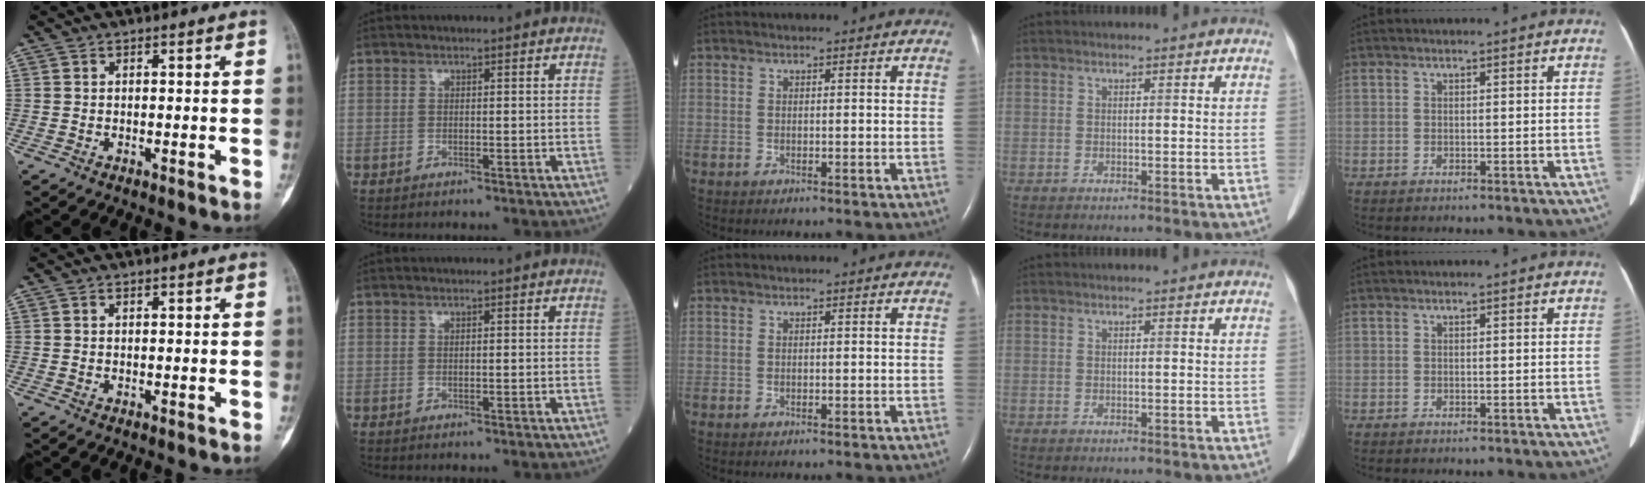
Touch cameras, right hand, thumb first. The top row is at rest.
{"index": {"total": 0.5, "force": [0.1, 0.1, 0.5], "torque": [-0.012, -0.001, 0.002]}}